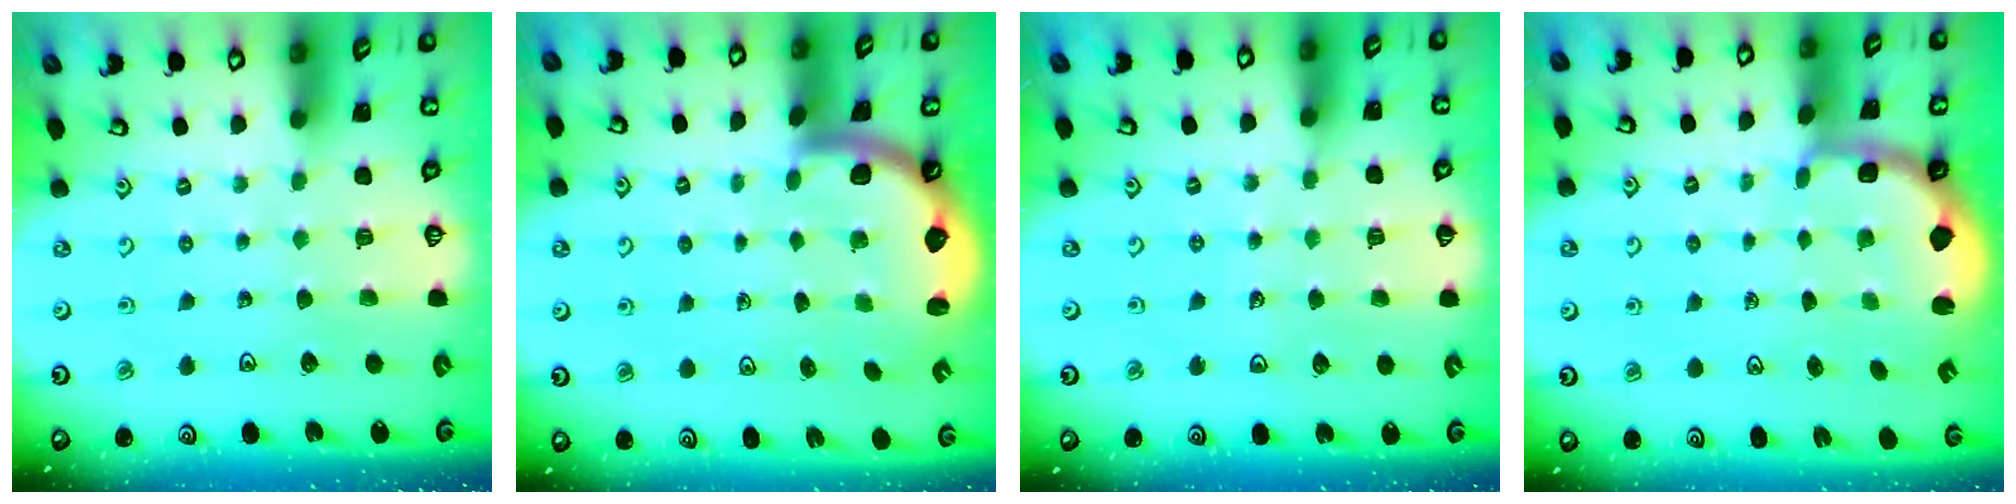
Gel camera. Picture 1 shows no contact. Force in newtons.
{"total": 2.4, "press": 2.3, "slide": 0.4}
{"total": 5.0, "press": 4.7, "slide": 1.6}
{"total": 2.4, "press": 1.2, "slide": 2.1}